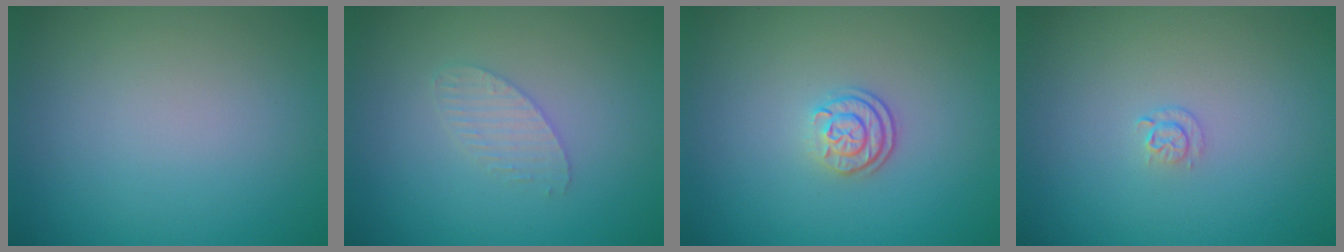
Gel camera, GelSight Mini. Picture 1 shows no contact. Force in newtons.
{"total": 1.6, "press": 1.6, "slide": 0.1}
{"total": 2.3, "press": 1.9, "slide": 1.4}
{"total": 0.9, "press": 0.6, "slide": 0.6}